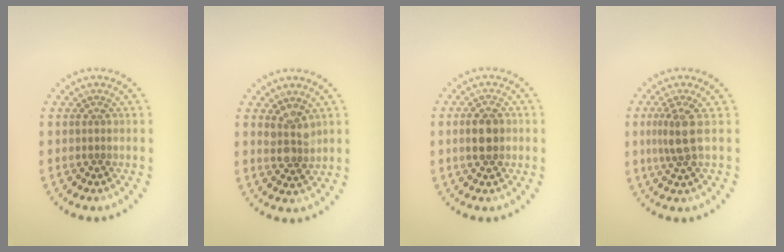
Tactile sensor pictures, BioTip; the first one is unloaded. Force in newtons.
{"total": 2.3, "press": 2.0, "slide": 1.1}
{"total": 2.9, "press": 2.9, "slide": 0.2}
{"total": 2.7, "press": 2.2, "slide": 1.5}